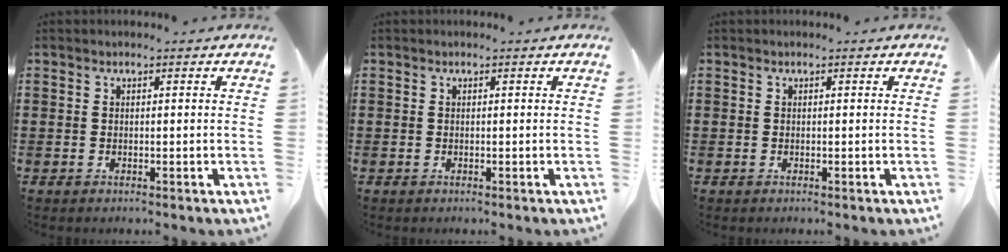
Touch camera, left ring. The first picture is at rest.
{"total": 0.0}
{"total": 0.0}